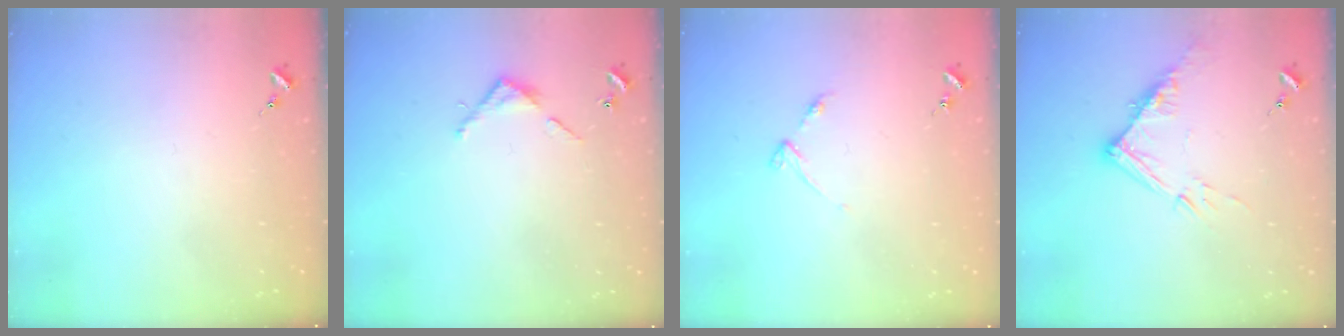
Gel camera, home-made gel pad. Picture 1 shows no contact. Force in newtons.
{"total": 3.5, "press": 3.5, "slide": 0.2}
{"total": 4.2, "press": 4.1, "slide": 0.4}
{"total": 12.1, "press": 12.1, "slide": 1.2}